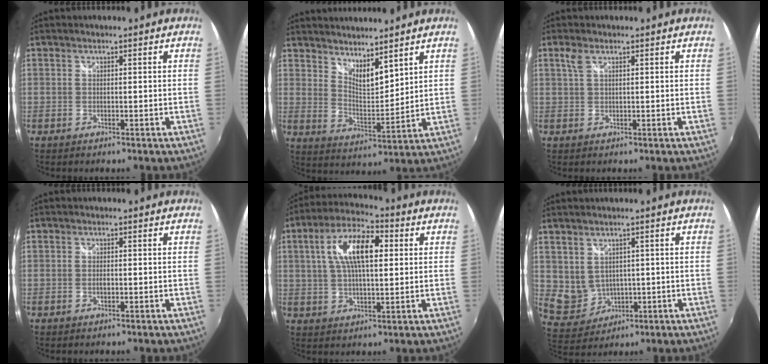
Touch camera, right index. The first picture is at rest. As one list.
[{"total": 7.8, "force": [6.5, 2.1, 3.9], "torque": [-0.056, -0.009, 0.115]}, {"total": 1.6, "force": [0.8, 0.6, 1.2], "torque": [-0.028, 0.004, 0.013]}, {"total": 0.6, "force": [-0.2, 0.3, 0.5], "torque": [-0.011, 0.003, -0.002]}, {"total": 12.2, "force": [2.9, 5.0, 10.8], "torque": [-0.200, 0.023, 0.047]}, {"total": 6.2, "force": [1.5, 5.3, 2.8], "torque": [-0.060, -0.001, 0.053]}]